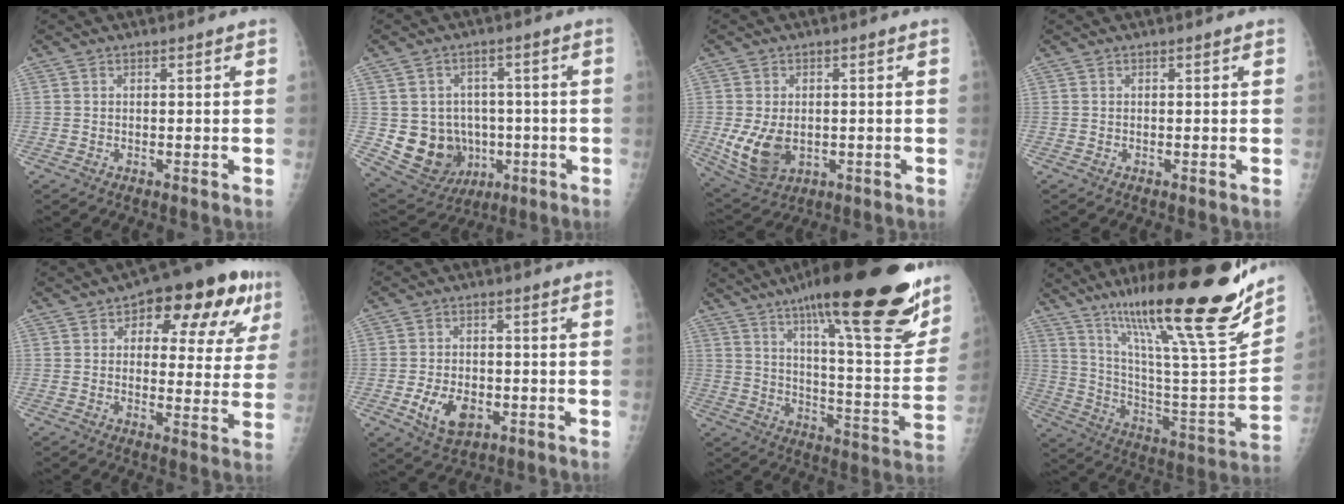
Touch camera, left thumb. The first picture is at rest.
{"total": 13.0, "force": [-1.5, 11.5, 5.8], "torque": [-0.073, 0.011, 0.001]}
{"total": 9.1, "force": [-1.2, 6.3, 6.5], "torque": [-0.115, -0.008, -0.004]}
{"total": 0.0}
{"total": 17.1, "force": [7.8, 8.3, 12.8], "torque": [-0.117, -0.001, 0.098]}
{"total": 7.8, "force": [-2.6, 5.1, 5.4], "torque": [-0.083, 0.004, -0.037]}
{"total": 31.7, "force": [20.2, 6.9, 23.4], "torque": [-0.304, -0.063, 0.293]}
{"total": 29.9, "force": [20.3, 3.6, 21.6], "torque": [-0.328, -0.080, 0.336]}